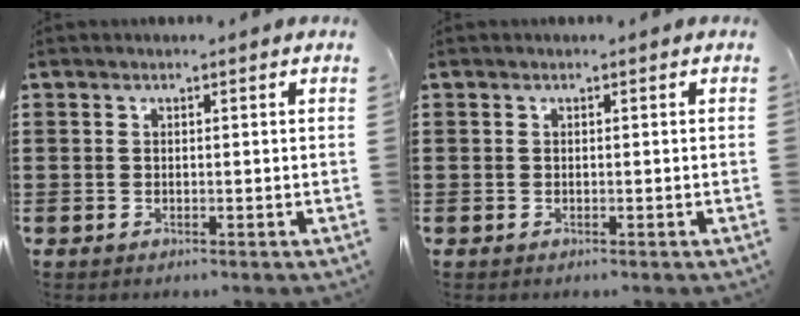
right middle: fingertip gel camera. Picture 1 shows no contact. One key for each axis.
{"total": 0.0}